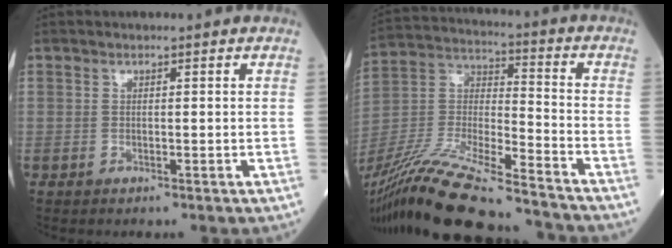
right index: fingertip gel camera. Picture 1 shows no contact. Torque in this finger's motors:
{"motor_torque": [1.11, -1.02, 0.67, 0.21]}